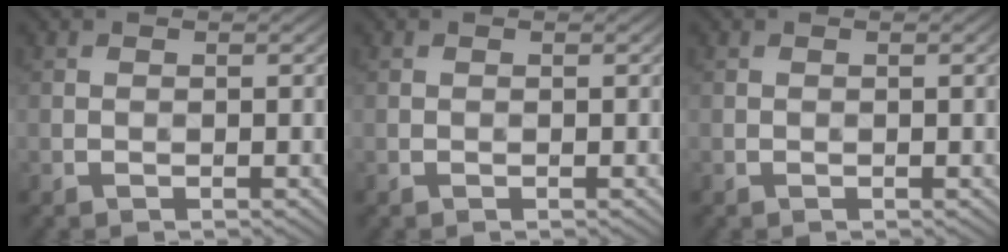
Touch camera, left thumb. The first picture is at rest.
{"total": 0.0}
{"total": 0.7, "force": [0.1, 0.1, 0.6], "torque": [-0.010, 0.000, 0.001]}